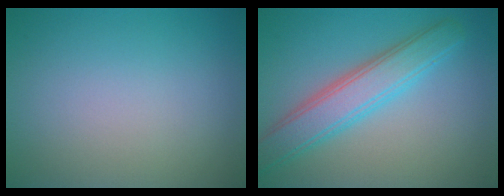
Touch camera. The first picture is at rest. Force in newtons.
{"total": 4.9, "press": 4.9, "slide": 0.3}